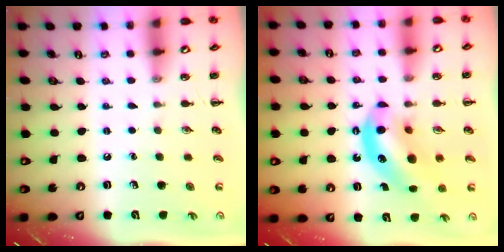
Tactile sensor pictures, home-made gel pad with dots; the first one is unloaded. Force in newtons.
{"total": 10.7, "press": 10.4, "slide": 2.6}